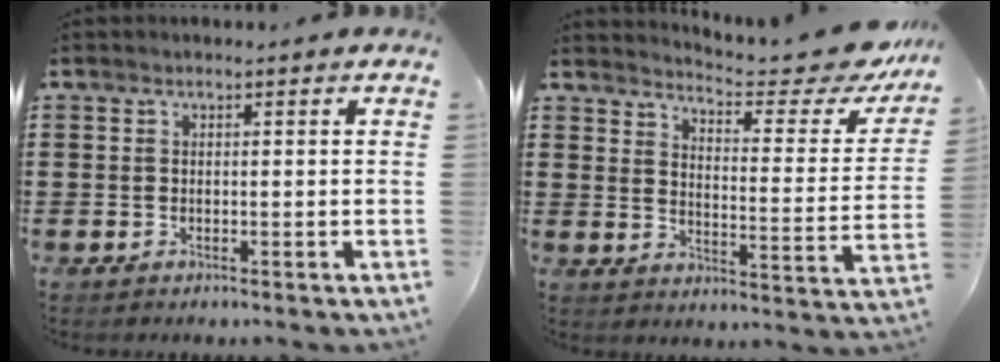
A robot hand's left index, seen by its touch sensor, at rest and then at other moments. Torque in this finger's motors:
{"motor_torque": [1.18, -0.96, 0.42, 0.10]}